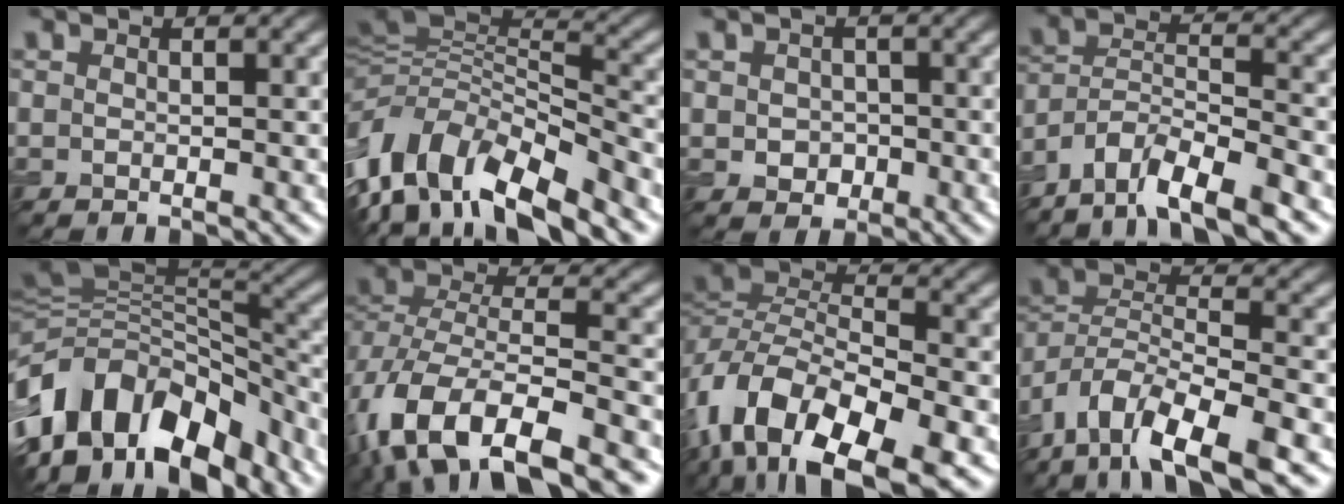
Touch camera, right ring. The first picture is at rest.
{"total": 11.3, "force": [-5.9, 5.3, 8.0], "torque": [-0.166, 0.022, -0.109]}
{"total": 1.8, "force": [0.1, 1.7, 0.8], "torque": [-0.014, -0.001, 0.002]}
{"total": 8.4, "force": [-6.6, 2.3, 4.6], "torque": [-0.077, 0.007, -0.122]}
{"total": 12.4, "force": [-5.9, 8.2, 7.2], "torque": [-0.147, 0.018, -0.100]}
{"total": 14.5, "force": [-8.0, 7.2, 9.7], "torque": [-0.200, -0.006, -0.115]}
{"total": 13.9, "force": [-7.7, 6.8, 9.3], "torque": [-0.194, -0.007, -0.132]}
{"total": 11.4, "force": [-8.1, 4.0, 6.9], "torque": [-0.131, 0.002, -0.139]}